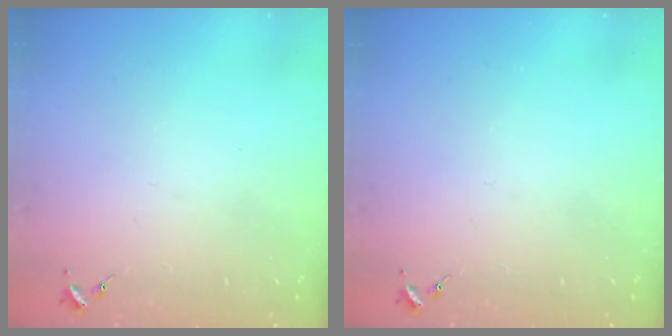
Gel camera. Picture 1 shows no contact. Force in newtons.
{"total": 0.0}